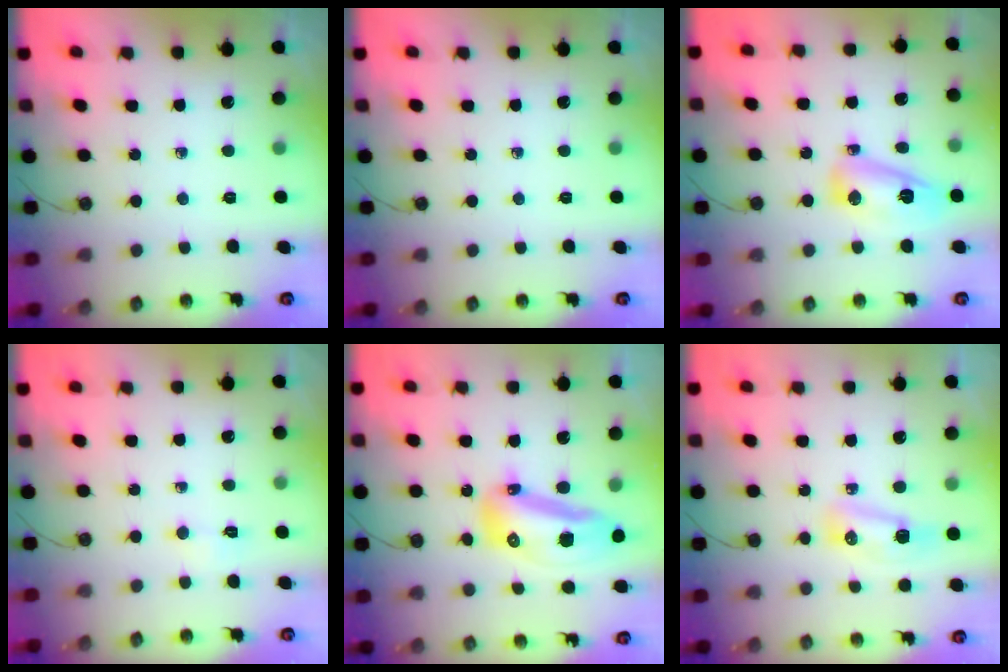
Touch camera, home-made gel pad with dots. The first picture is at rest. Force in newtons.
{"total": 0.0}
{"total": 10.1, "press": 10.1, "slide": 0.8}
{"total": 3.2, "press": 3.2, "slide": 0.5}
{"total": 14.4, "press": 14.3, "slide": 1.7}
{"total": 7.9, "press": 7.7, "slide": 1.8}